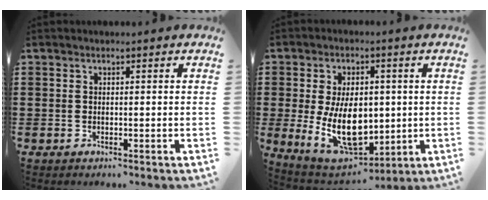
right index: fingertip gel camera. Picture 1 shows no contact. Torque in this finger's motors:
{"motor_torque": [2.14, 0.00, 0.83, 0.18]}